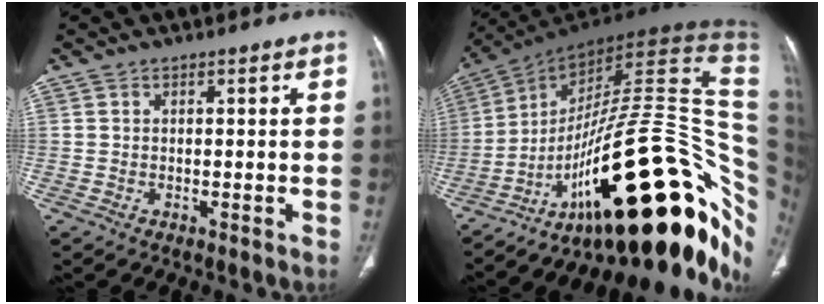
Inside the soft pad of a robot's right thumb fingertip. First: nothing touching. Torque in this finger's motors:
{"motor_torque": [4.62, 0.39, 1.50, -1.27, 0.92]}